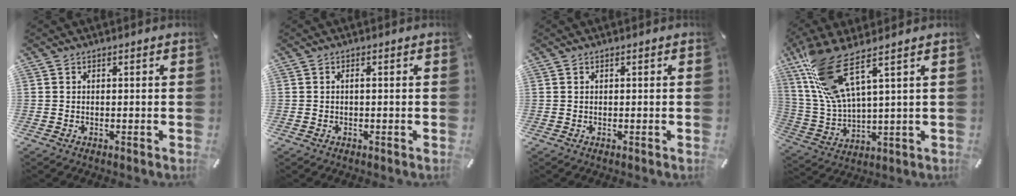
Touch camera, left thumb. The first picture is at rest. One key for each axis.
{"total": 0.6, "fx": -0.2, "fy": 0.1, "fz": 0.6, "tx": -0.011, "ty": 0.000, "tz": -0.003}
{"total": 0.0}
{"total": 14.5, "fx": 8.2, "fy": 4.2, "fz": 11.2, "tx": -0.257, "ty": -0.028, "tz": 0.142}